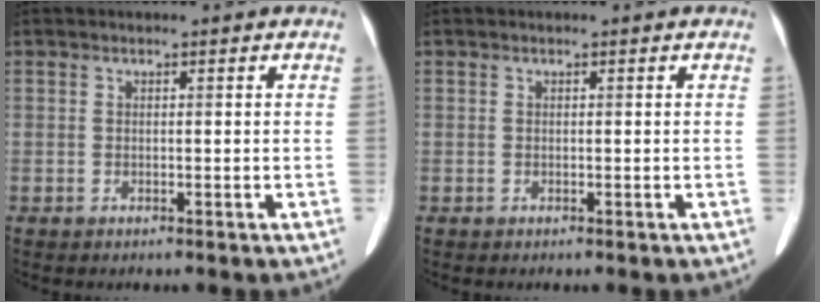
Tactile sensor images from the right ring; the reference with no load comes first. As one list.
[{"total": 0.0}]